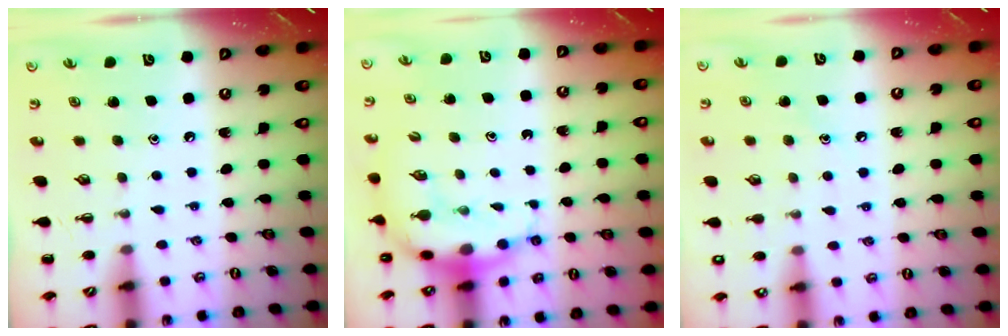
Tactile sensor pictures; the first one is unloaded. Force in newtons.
{"total": 7.7, "press": 7.5, "slide": 1.7}
{"total": 7.3, "press": 7.1, "slide": 1.8}